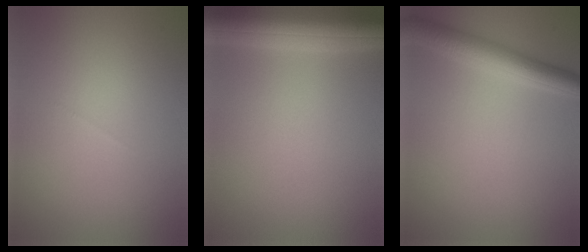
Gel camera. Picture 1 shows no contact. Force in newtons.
{"total": 8.1, "press": 8.1, "slide": 0.4}
{"total": 4.2, "press": 4.2, "slide": 0.1}